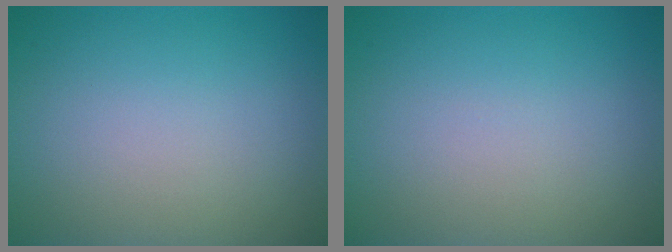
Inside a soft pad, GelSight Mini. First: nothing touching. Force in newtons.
{"total": 0.0}